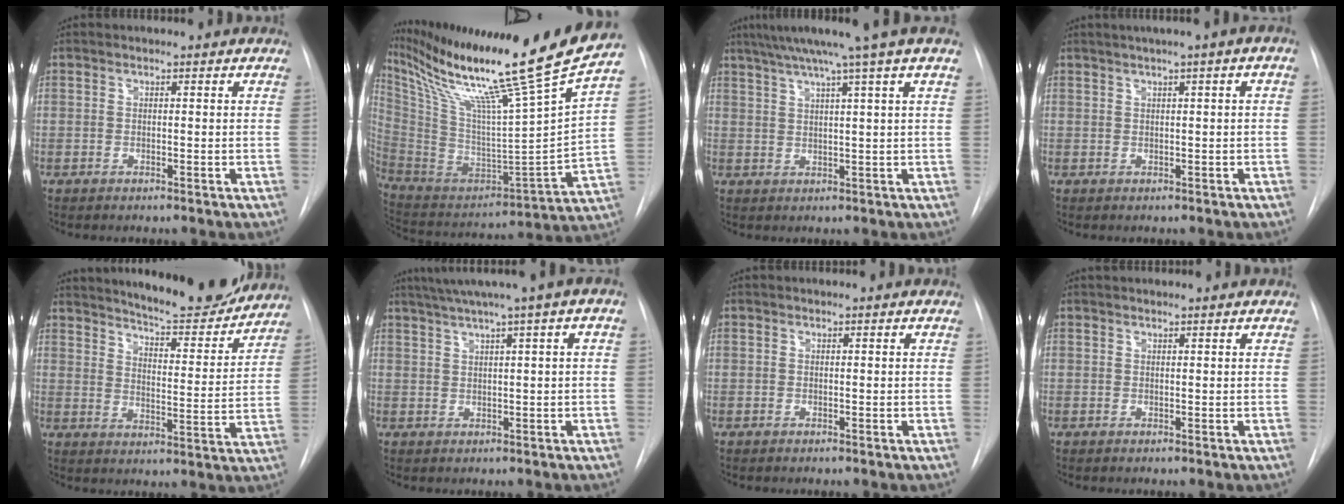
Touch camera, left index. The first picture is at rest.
{"total": 28.4, "force": [21.9, -3.1, 17.8], "torque": [-0.308, -0.068, 0.358]}
{"total": 9.4, "force": [6.8, -2.1, 6.2], "torque": [-0.097, 0.020, 0.091]}
{"total": 3.8, "force": [1.6, -0.2, 3.4], "torque": [-0.055, 0.012, 0.024]}
{"total": 16.3, "force": [15.2, 1.9, 5.6], "torque": [-0.082, -0.035, 0.205]}
{"total": 7.0, "force": [4.0, -0.6, 5.6], "torque": [-0.086, 0.029, 0.065]}
{"total": 0.0}
{"total": 2.6, "force": [2.5, -0.1, 0.8], "torque": [-0.010, 0.025, 0.034]}